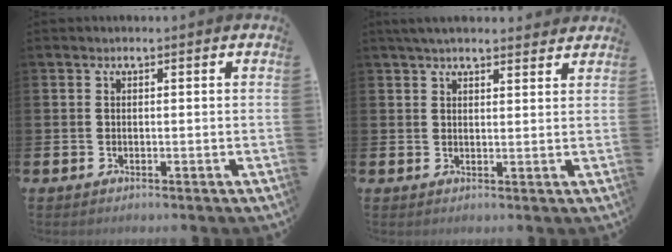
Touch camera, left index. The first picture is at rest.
{"total": 3.6, "force": [3.3, 0.8, 1.3], "torque": [-0.031, -0.006, 0.062]}